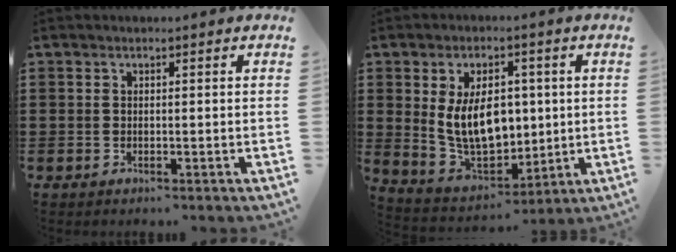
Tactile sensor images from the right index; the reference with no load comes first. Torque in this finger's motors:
{"motor_torque": [1.64, 0.50, 1.05, 0.21]}